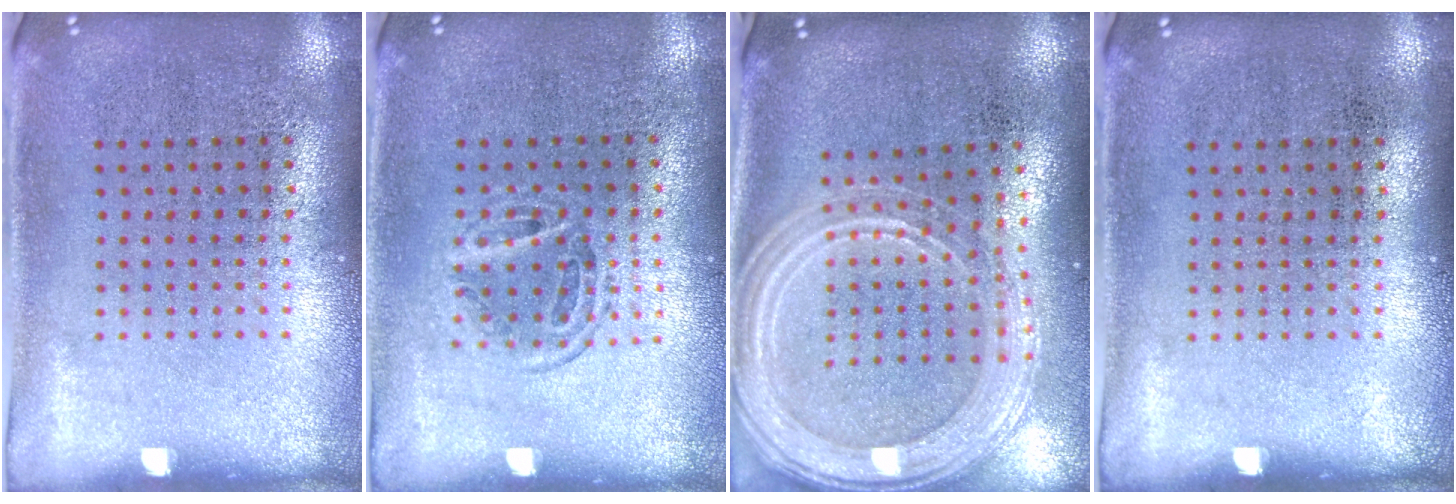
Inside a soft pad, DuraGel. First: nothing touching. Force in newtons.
{"total": 1.1, "press": 0.9, "slide": 0.6}
{"total": 2.3, "press": 2.0, "slide": 1.1}
{"total": 0.0}